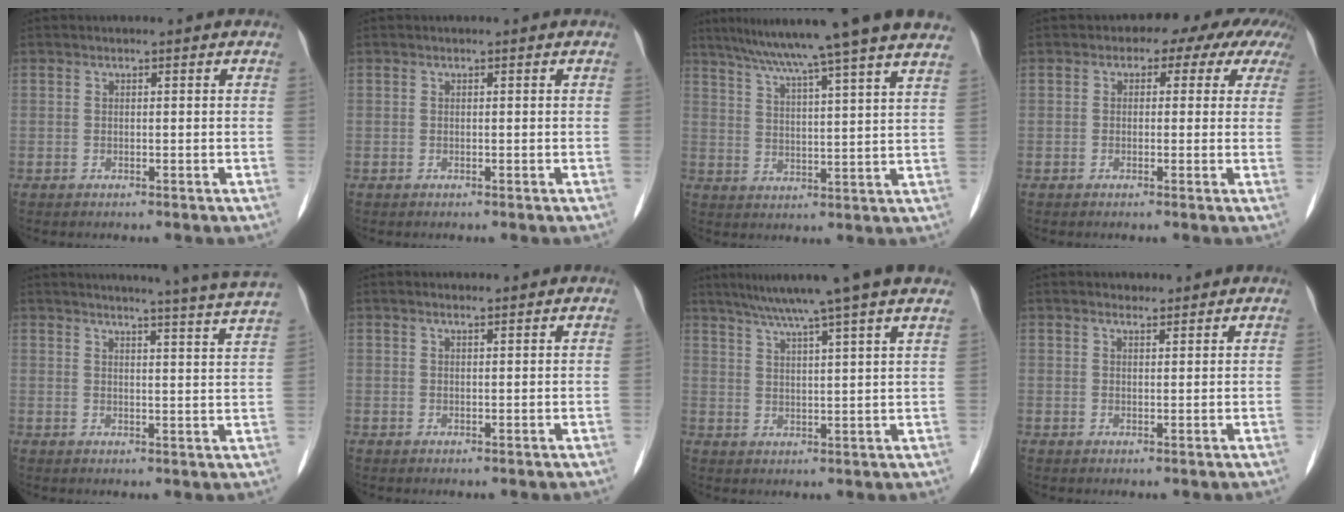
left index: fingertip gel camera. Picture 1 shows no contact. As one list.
[{"total": 0.0}, {"total": 20.9, "force": [17.6, -1.2, 11.2], "torque": [-0.185, 0.002, 0.237]}, {"total": 5.6, "force": [2.7, 3.4, 3.5], "torque": [-0.034, 0.032, 0.016]}, {"total": 13.6, "force": [12.8, -2.4, 4.0], "torque": [-0.064, -0.058, 0.140]}, {"total": 1.6, "force": [1.5, 0.2, 0.6], "torque": [-0.014, 0.012, 0.027]}, {"total": 11.9, "force": [9.8, -1.4, 6.7], "torque": [-0.110, 0.023, 0.133]}, {"total": 2.1, "force": [2.0, 0.8, 0.4], "torque": [-0.009, 0.011, 0.032]}]